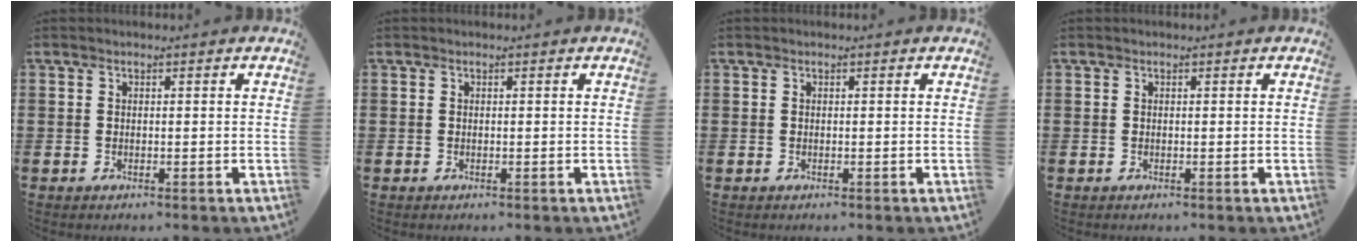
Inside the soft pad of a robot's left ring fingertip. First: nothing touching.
{"total": 0.0}
{"total": 0.0}
{"total": 0.0}